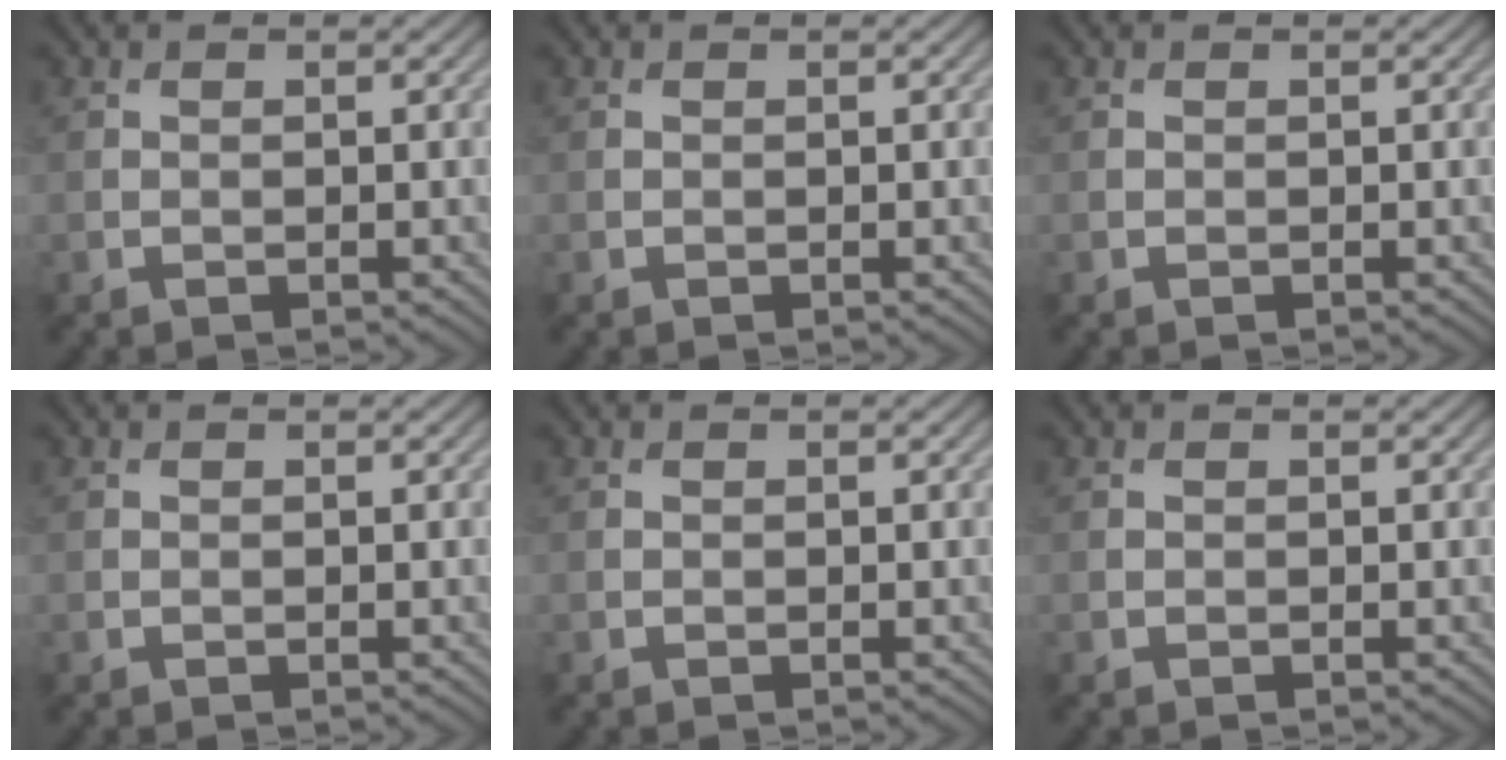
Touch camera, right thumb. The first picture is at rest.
{"total": 0.0}
{"total": 0.0}
{"total": 0.0}
{"total": 0.0}
{"total": 0.0}